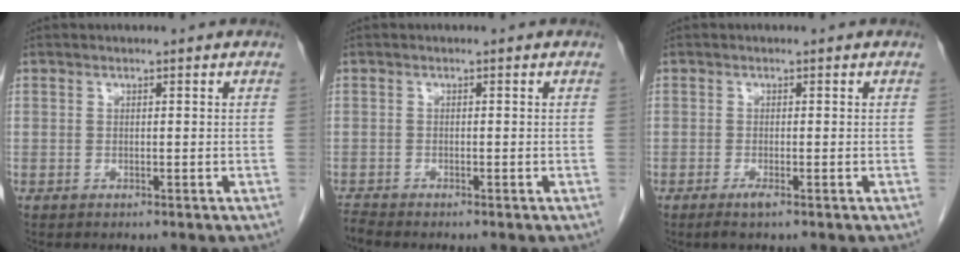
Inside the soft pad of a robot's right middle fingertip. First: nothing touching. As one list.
[{"total": 1.3, "force": [-1.2, -0.4, -0.1], "torque": [-0.005, -0.010, -0.025]}, {"total": 1.4, "force": [-0.9, 0.0, 1.1], "torque": [-0.026, -0.004, -0.019]}]